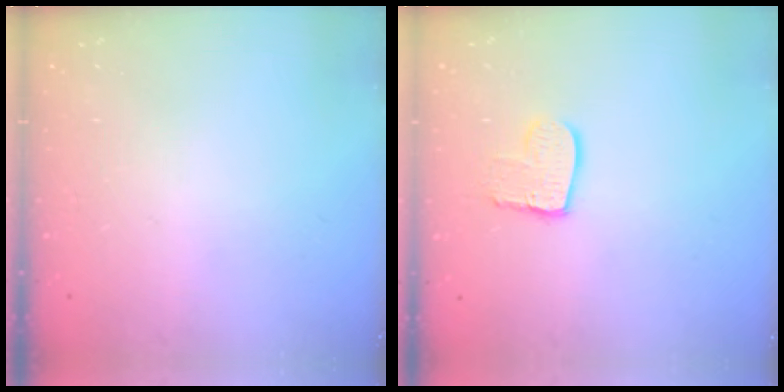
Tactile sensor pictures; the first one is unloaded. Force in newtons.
{"total": 9.9, "press": 9.9, "slide": 0.8}